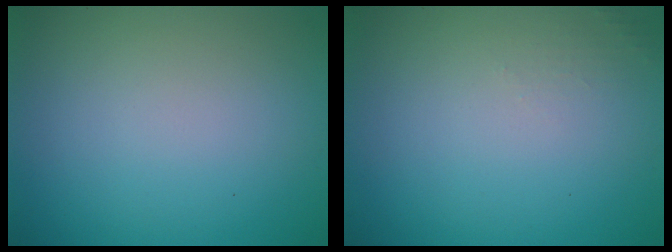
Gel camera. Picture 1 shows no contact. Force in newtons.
{"total": 0.7, "press": 0.6, "slide": 0.1}